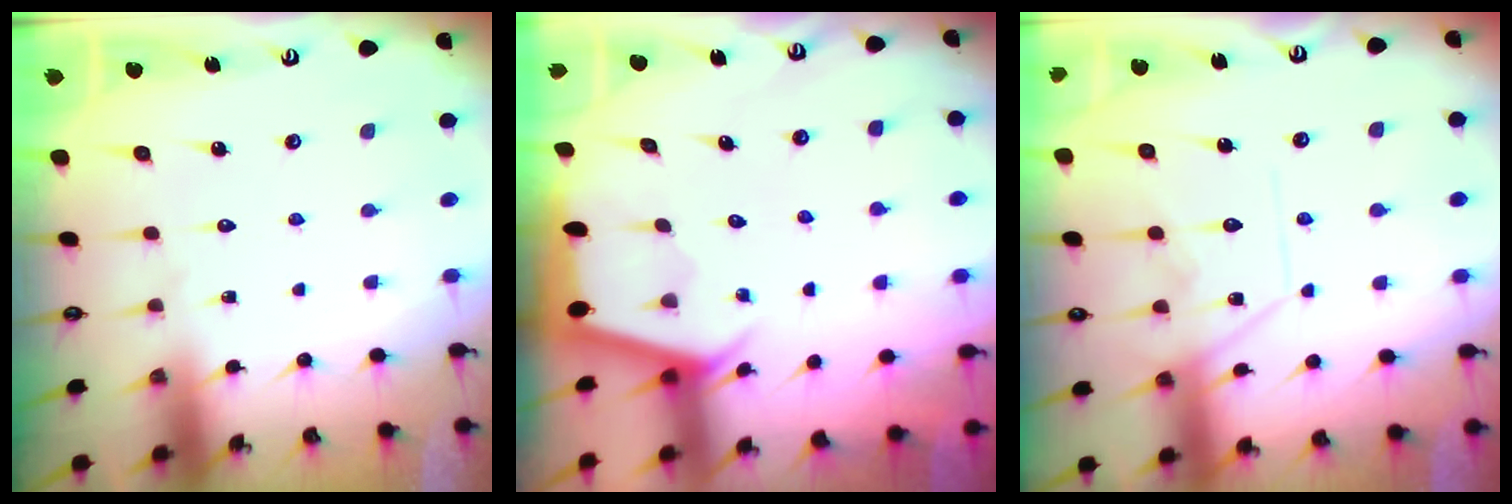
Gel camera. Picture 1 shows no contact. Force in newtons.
{"total": 2.2, "press": 2.2, "slide": 0.3}
{"total": 12.9, "press": 12.9, "slide": 1.2}